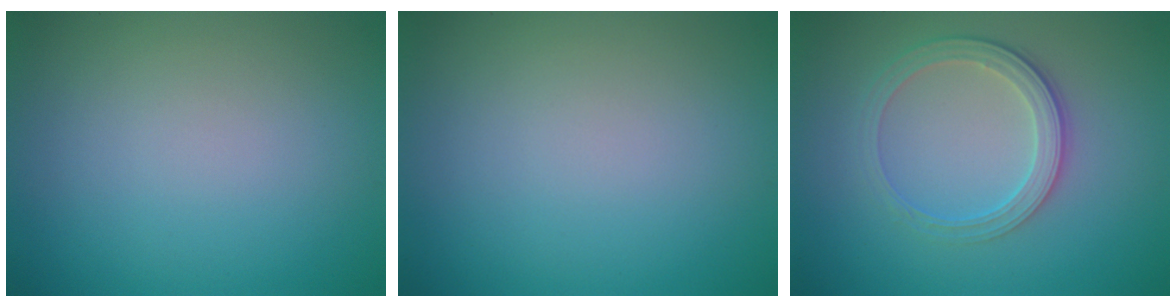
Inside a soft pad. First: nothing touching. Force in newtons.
{"total": 0.0}
{"total": 3.0, "press": 2.6, "slide": 1.4}